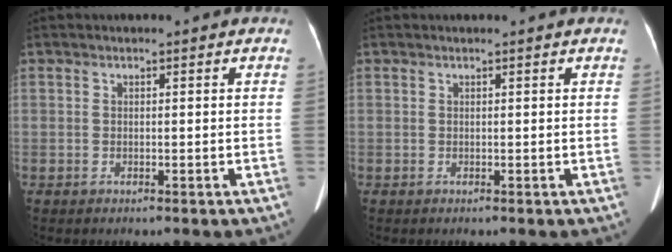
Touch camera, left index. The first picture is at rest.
{"total": 0.7, "force": [0.6, 0.0, 0.3], "torque": [-0.005, 0.007, 0.011]}